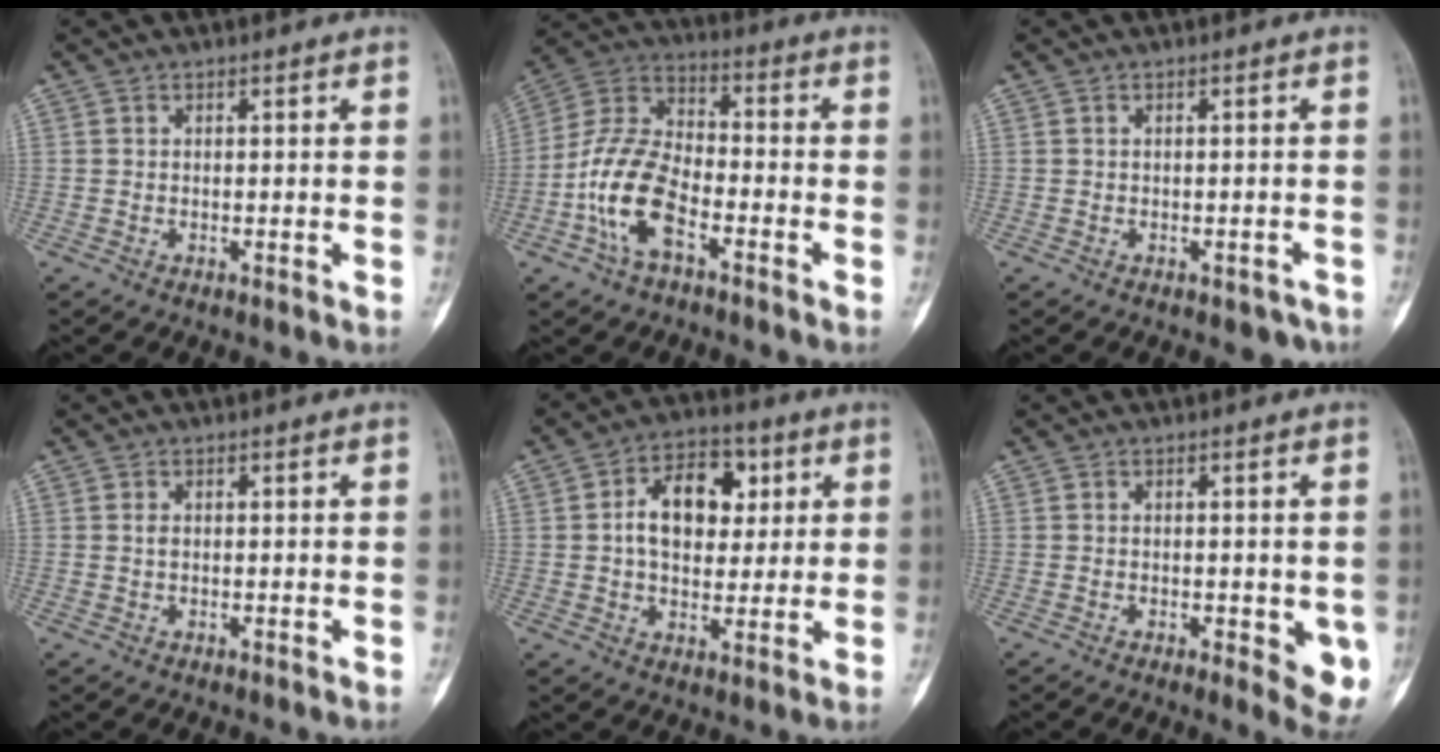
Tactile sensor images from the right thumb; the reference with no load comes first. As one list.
[{"total": 13.5, "force": [-5.2, 7.2, 10.2], "torque": [-0.204, 0.038, -0.105]}, {"total": 2.3, "force": [-1.7, 1.3, 1.0], "torque": [0.001, 0.013, -0.018]}, {"total": 0.8, "force": [0.1, 0.5, 0.6], "torque": [-0.012, 0.001, 0.001]}, {"total": 12.4, "force": [2.6, 8.2, 8.9], "torque": [-0.105, 0.007, 0.035]}, {"total": 7.0, "force": [-1.6, 2.8, 6.2], "torque": [-0.058, -0.012, -0.017]}]